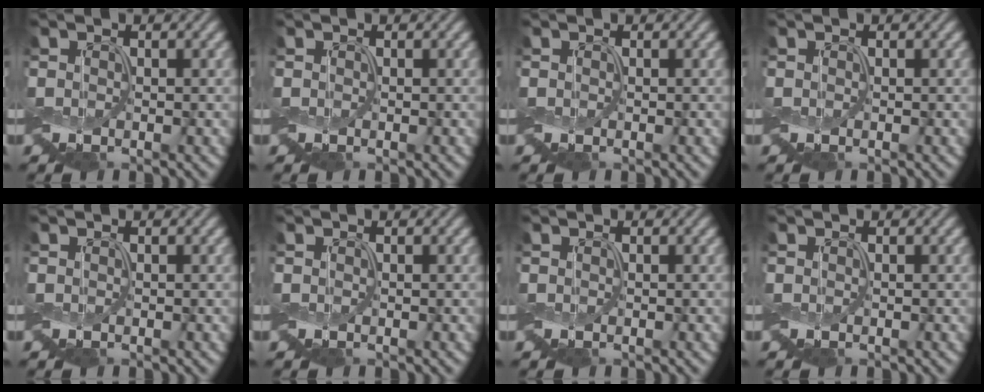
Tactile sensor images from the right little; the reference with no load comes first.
{"total": 0.0}
{"total": 0.0}
{"total": 0.0}
{"total": 0.0}
{"total": 0.0}
{"total": 0.0}
{"total": 0.0}